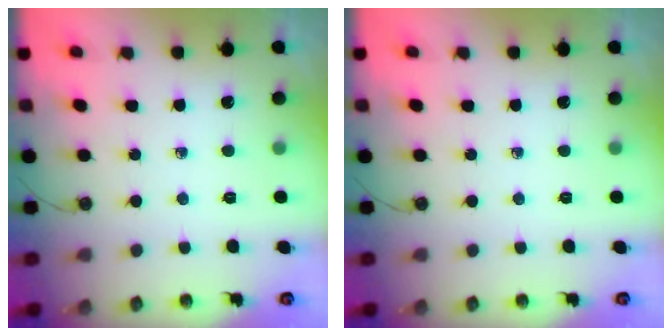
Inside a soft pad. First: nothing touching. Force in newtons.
{"total": 0.0}